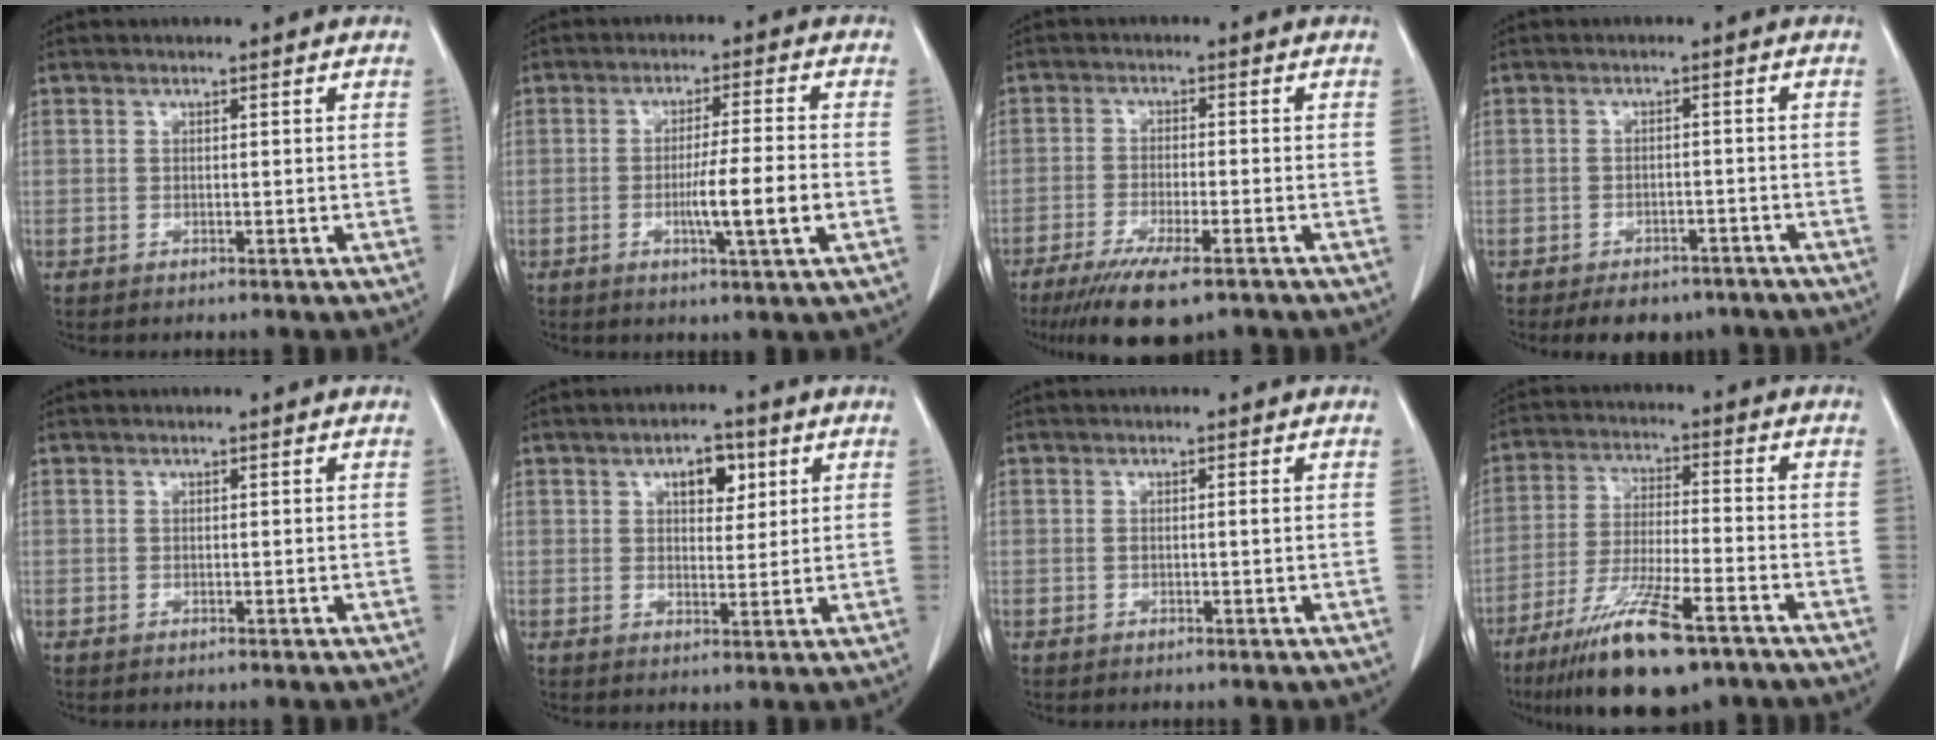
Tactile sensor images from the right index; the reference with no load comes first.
{"total": 7.8, "force": [-1.9, -0.4, 7.5], "torque": [-0.122, -0.011, -0.032]}
{"total": 10.1, "force": [-7.1, 1.9, 7.0], "torque": [-0.113, -0.022, -0.110]}
{"total": 6.9, "force": [-5.3, 3.7, 2.1], "torque": [-0.015, 0.009, -0.067]}
{"total": 0.0}
{"total": 5.3, "force": [2.4, 2.6, 4.0], "torque": [-0.060, 0.004, 0.037]}
{"total": 0.7, "force": [0.1, 0.1, 0.7], "torque": [-0.017, -0.001, 0.002]}
{"total": 14.6, "force": [-9.5, 2.5, 10.8], "torque": [-0.206, -0.033, -0.167]}